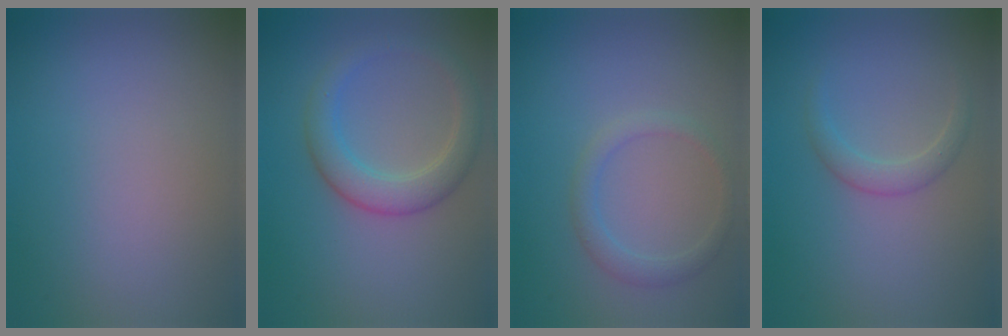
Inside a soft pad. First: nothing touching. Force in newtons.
{"total": 3.8, "press": 3.8, "slide": 0.2}
{"total": 1.8, "press": 1.8, "slide": 0.1}
{"total": 1.7, "press": 1.7, "slide": 0.1}